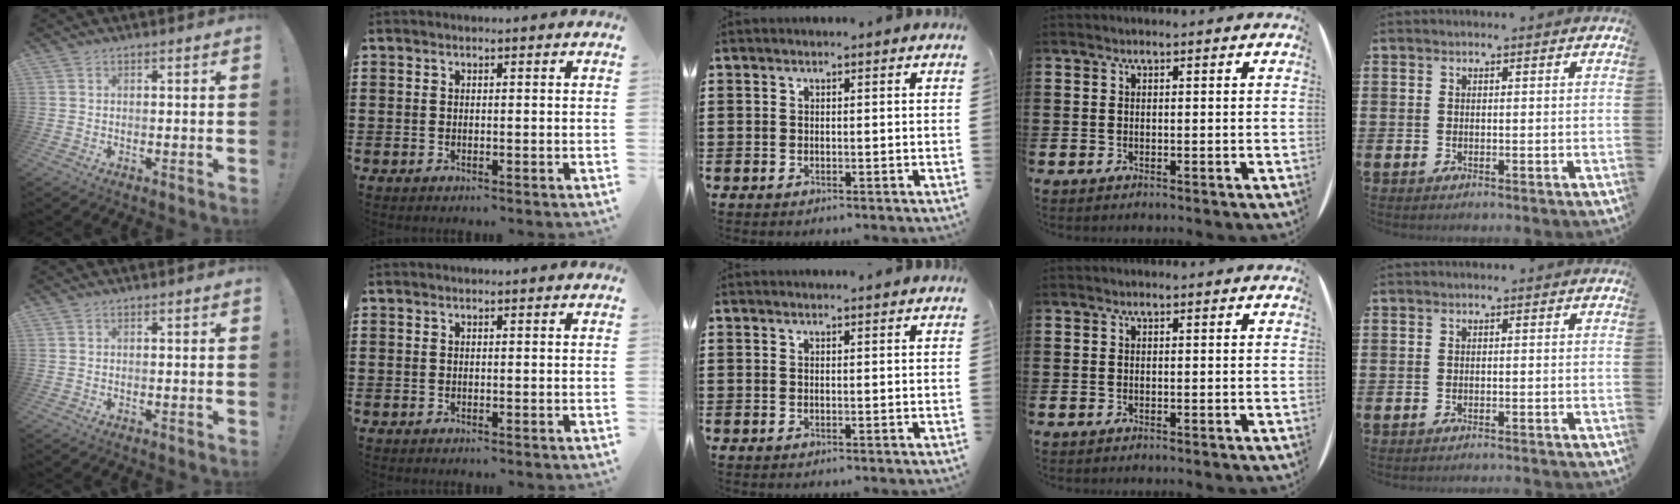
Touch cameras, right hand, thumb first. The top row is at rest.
{"middle": {"total": 0.8, "force": [0.8, 0.0, 0.1], "torque": [0.004, -0.006, 0.013]}}